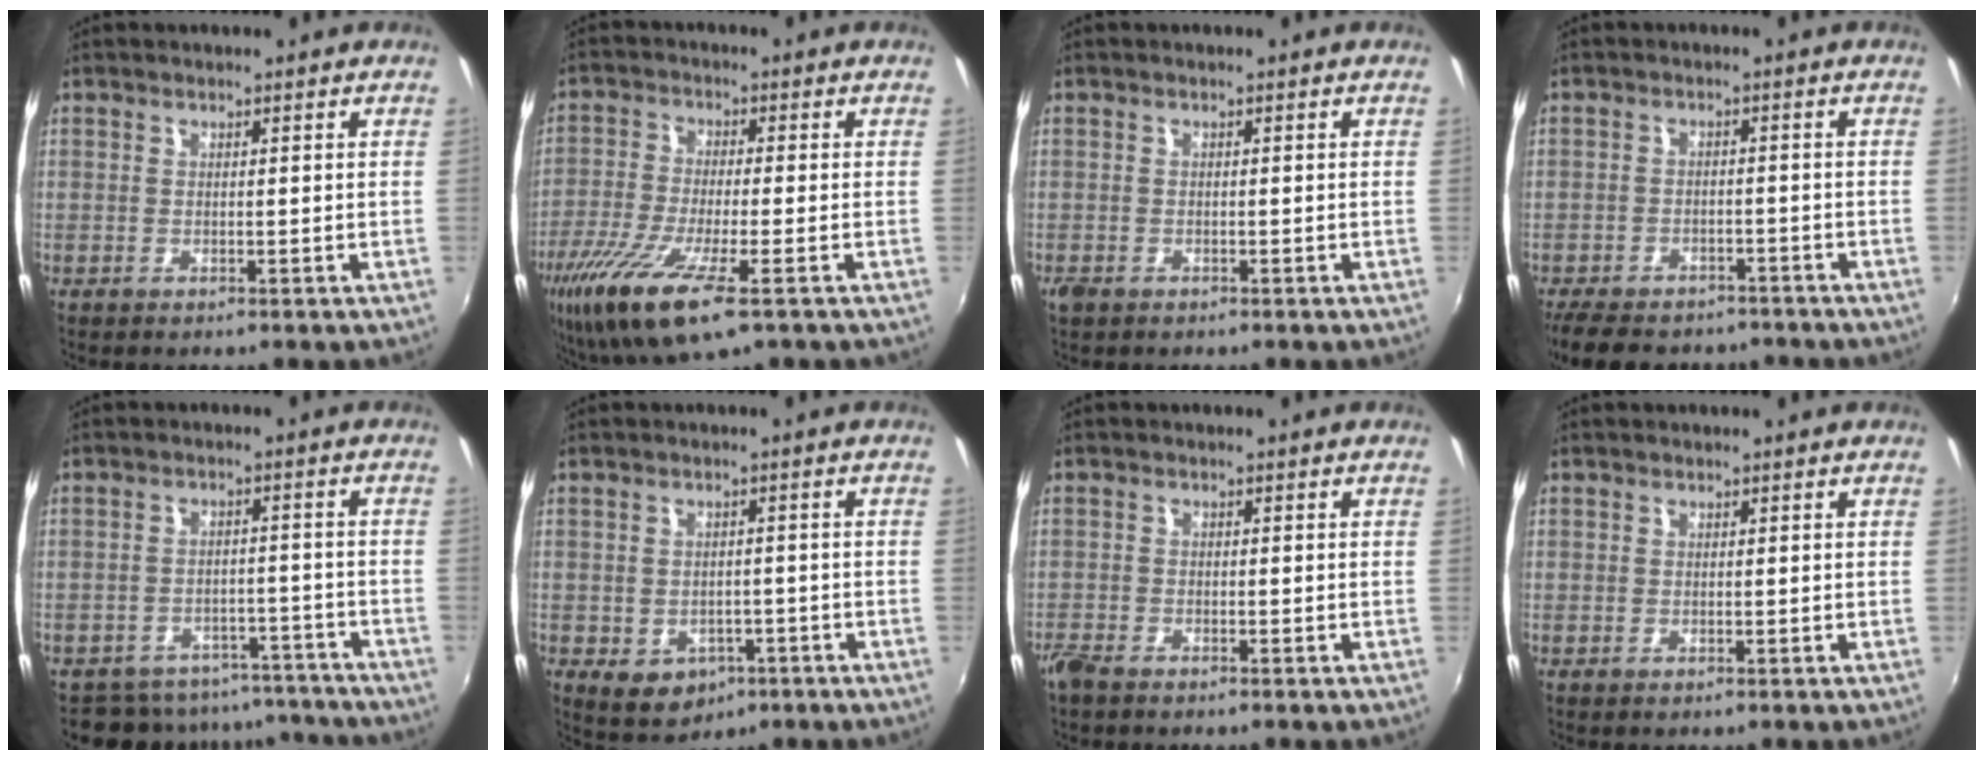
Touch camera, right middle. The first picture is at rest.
{"total": 15.4, "force": [-8.3, 3.3, 12.5], "torque": [-0.262, -0.054, -0.154]}
{"total": 1.7, "force": [-1.1, 1.0, 0.9], "torque": [-0.019, -0.005, -0.020]}
{"total": 10.7, "force": [-8.2, 5.6, 3.9], "torque": [-0.100, 0.010, -0.121]}
{"total": 11.9, "force": [-10.6, 4.9, 1.8], "torque": [-0.035, 0.027, -0.130]}
{"total": 6.8, "force": [-2.9, 5.3, 3.2], "torque": [-0.070, -0.006, -0.026]}
{"total": 2.8, "force": [-2.4, 0.8, 1.3], "torque": [-0.034, -0.010, -0.050]}
{"total": 0.9, "force": [0.0, 0.9, -0.1], "torque": [0.001, 0.004, 0.002]}